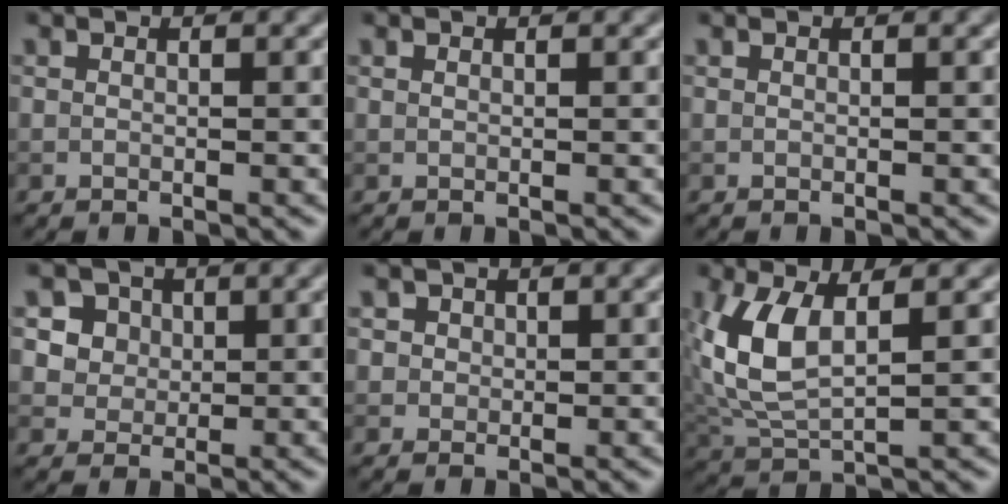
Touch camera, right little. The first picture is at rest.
{"total": 0.0}
{"total": 0.0}
{"total": 5.9, "force": [2.7, 4.7, 2.3], "torque": [-0.037, 0.007, 0.041]}
{"total": 2.1, "force": [1.0, 1.7, 0.7], "torque": [-0.014, 0.002, 0.020]}
{"total": 6.0, "force": [1.4, 2.9, 5.1], "torque": [-0.124, 0.000, 0.031]}